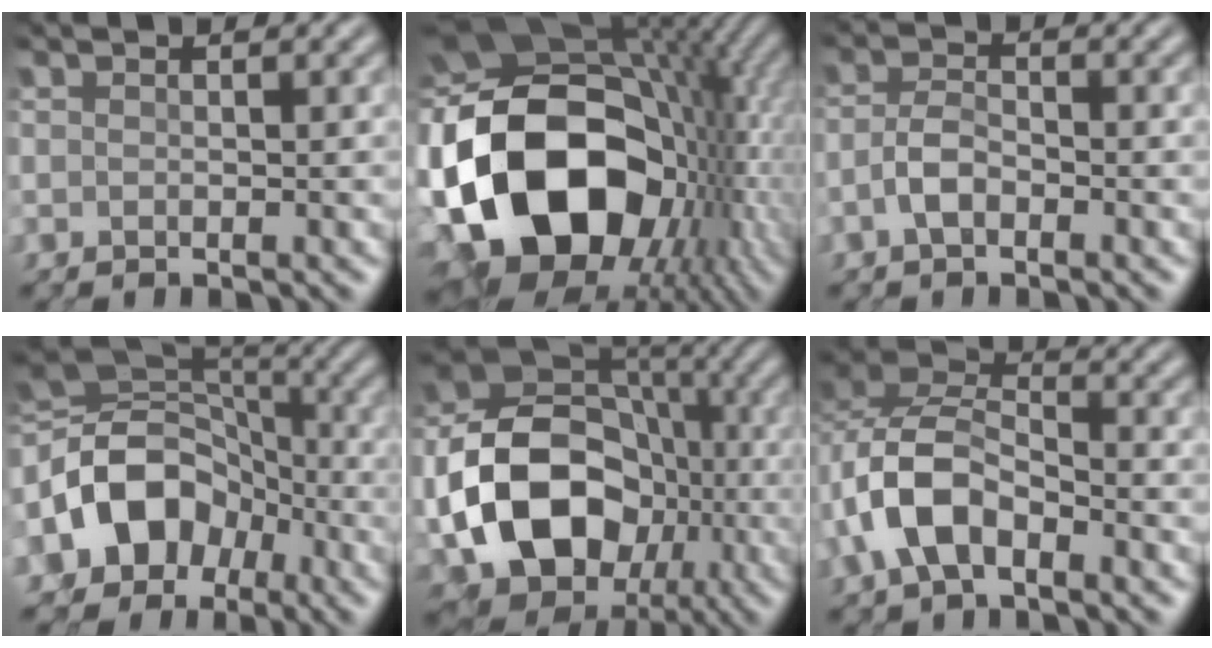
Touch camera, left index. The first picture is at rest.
{"total": 19.4, "force": [-3.3, 13.9, 13.1], "torque": [-0.262, -0.009, -0.044]}
{"total": 2.2, "force": [-1.2, 0.9, 1.7], "torque": [-0.039, 0.010, -0.028]}
{"total": 9.7, "force": [-3.1, 7.2, 5.6], "torque": [-0.106, 0.014, -0.065]}
{"total": 14.4, "force": [-3.7, 10.8, 8.8], "torque": [-0.153, -0.007, -0.064]}
{"total": 6.3, "force": [-2.6, 3.6, 4.5], "torque": [-0.099, 0.010, -0.055]}